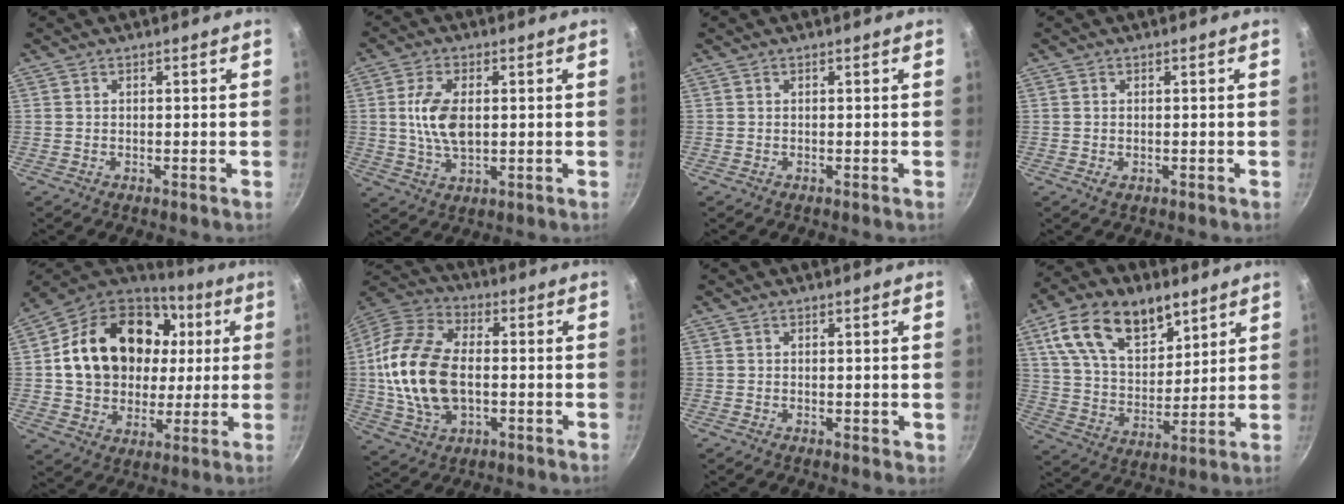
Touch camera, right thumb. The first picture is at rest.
{"total": 8.8, "force": [0.9, 4.7, 7.4], "torque": [-0.140, 0.000, 0.016]}
{"total": 0.0}
{"total": 0.8, "force": [-0.1, 0.5, 0.6], "torque": [-0.009, -0.001, -0.002]}
{"total": 25.1, "force": [4.8, 19.3, 15.4], "torque": [-0.256, 0.023, 0.089]}
{"total": 19.0, "force": [-0.6, 11.7, 15.0], "torque": [-0.288, 0.020, -0.017]}
{"total": 1.1, "force": [0.3, 0.6, 0.9], "torque": [-0.008, -0.003, 0.002]}
{"total": 19.1, "force": [10.0, 11.2, 11.8], "torque": [-0.180, -0.035, 0.180]}